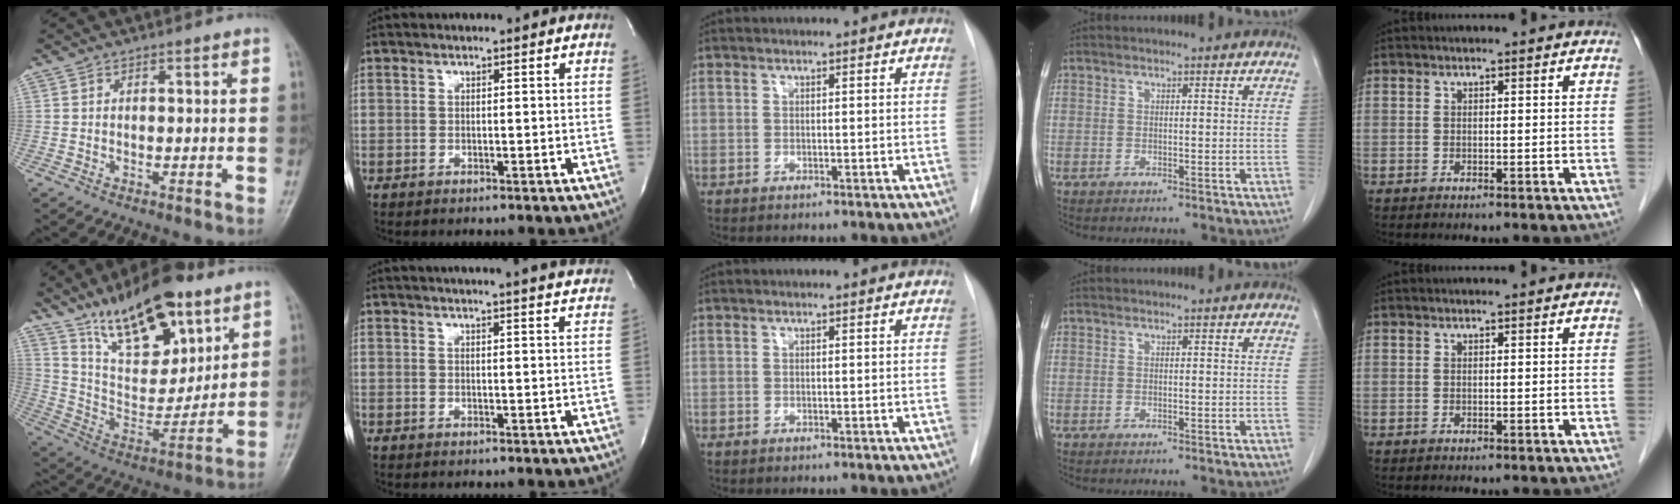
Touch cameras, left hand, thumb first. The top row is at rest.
{"thumb": {"total": 21.1, "force": [13.5, 8.9, 13.5], "torque": [-0.179, -0.066, 0.243]}, "index": {"total": 15.1, "force": [14.0, 0.0, 5.6], "torque": [-0.087, -0.010, 0.164]}}